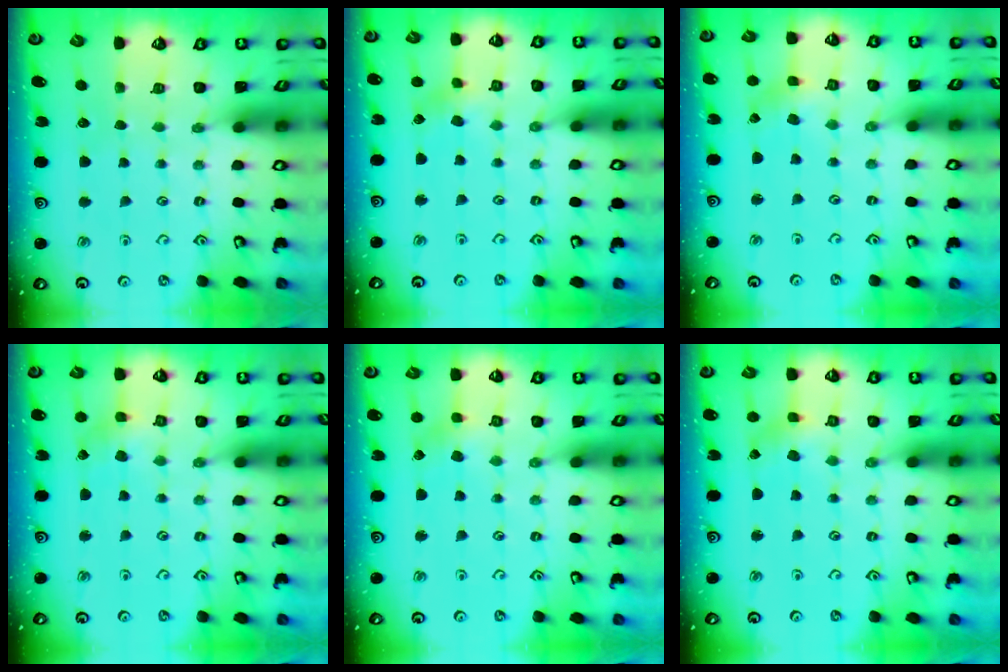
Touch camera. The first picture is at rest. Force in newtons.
{"total": 3.5, "press": 3.5, "slide": 0.4}
{"total": 1.0, "press": 1.0, "slide": 0.1}
{"total": 2.9, "press": 2.9, "slide": 0.3}
{"total": 2.9, "press": 2.9, "slide": 0.3}
{"total": 1.4, "press": 1.4, "slide": 0.2}